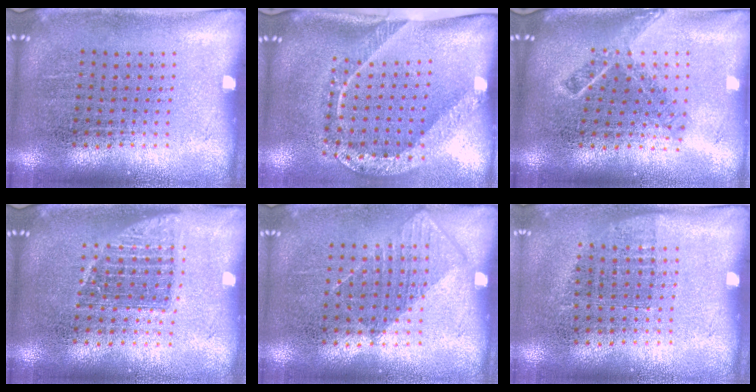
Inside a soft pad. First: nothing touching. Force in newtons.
{"total": 2.4, "press": 1.7, "slide": 1.7}
{"total": 1.9, "press": 1.4, "slide": 1.3}
{"total": 1.4, "press": 1.2, "slide": 0.8}
{"total": 0.8, "press": 0.7, "slide": 0.4}
{"total": 0.7, "press": 0.7, "slide": 0.3}